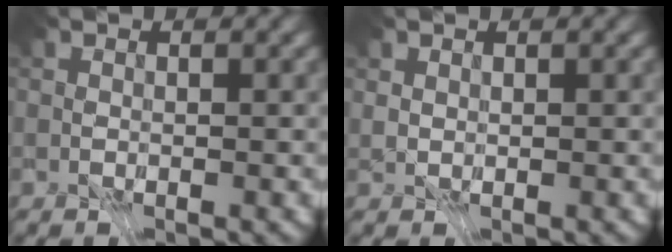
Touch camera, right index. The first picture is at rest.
{"total": 0.7, "force": [0.6, 0.2, -0.1], "torque": [-0.010, -0.005, 0.019]}